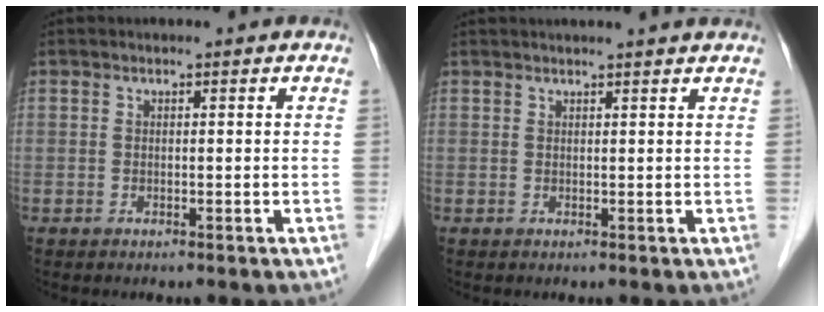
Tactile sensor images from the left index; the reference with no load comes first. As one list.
[{"total": 6.2, "force": [5.7, -0.2, 2.4], "torque": [-0.028, 0.029, 0.059]}]